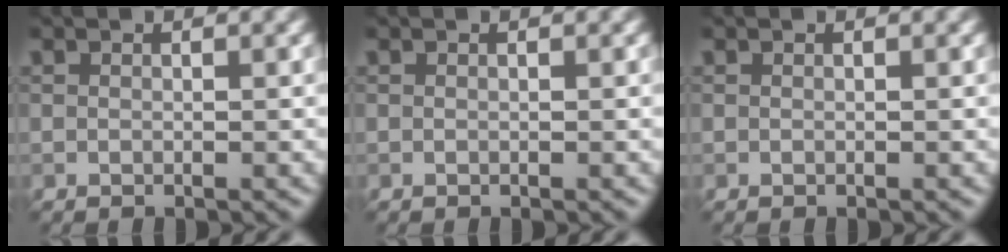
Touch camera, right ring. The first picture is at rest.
{"total": 0.0}
{"total": 0.0}